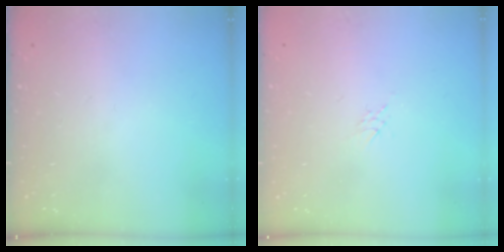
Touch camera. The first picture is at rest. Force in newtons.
{"total": 2.2, "press": 2.2, "slide": 0.4}